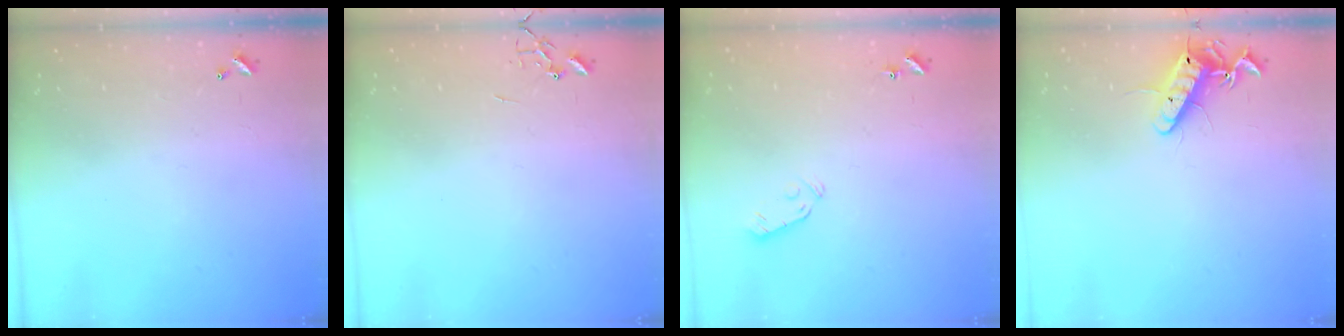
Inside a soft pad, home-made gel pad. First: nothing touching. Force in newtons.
{"total": 0.0}
{"total": 3.9, "press": 3.8, "slide": 0.9}
{"total": 12.8, "press": 12.8, "slide": 0.6}